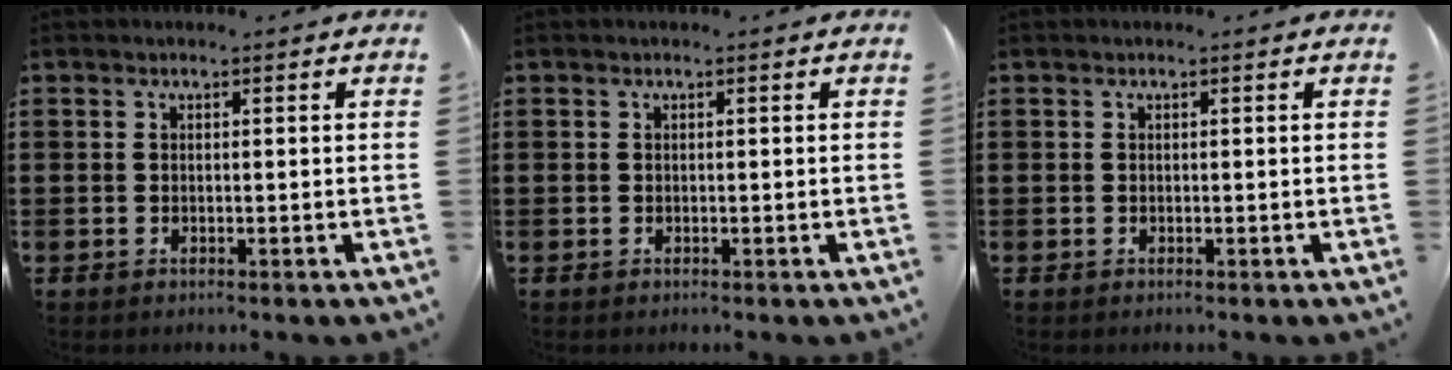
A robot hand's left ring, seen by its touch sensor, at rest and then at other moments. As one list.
[{"total": 0.0}, {"total": 0.0}]